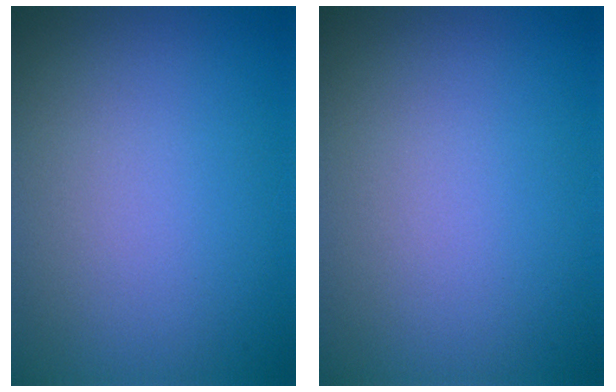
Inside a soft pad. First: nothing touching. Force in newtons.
{"total": 0.0}